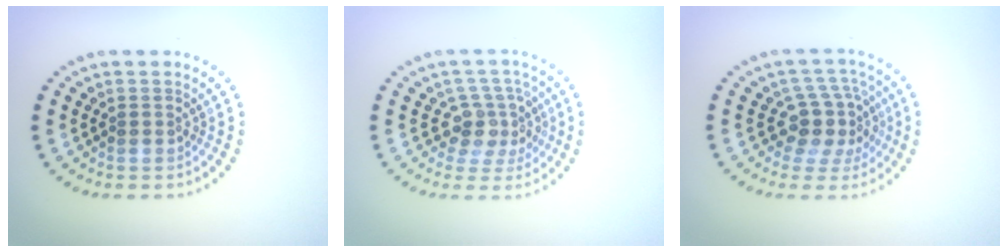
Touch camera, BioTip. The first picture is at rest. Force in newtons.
{"total": 3.6, "press": 2.8, "slide": 2.2}
{"total": 4.1, "press": 3.1, "slide": 2.6}